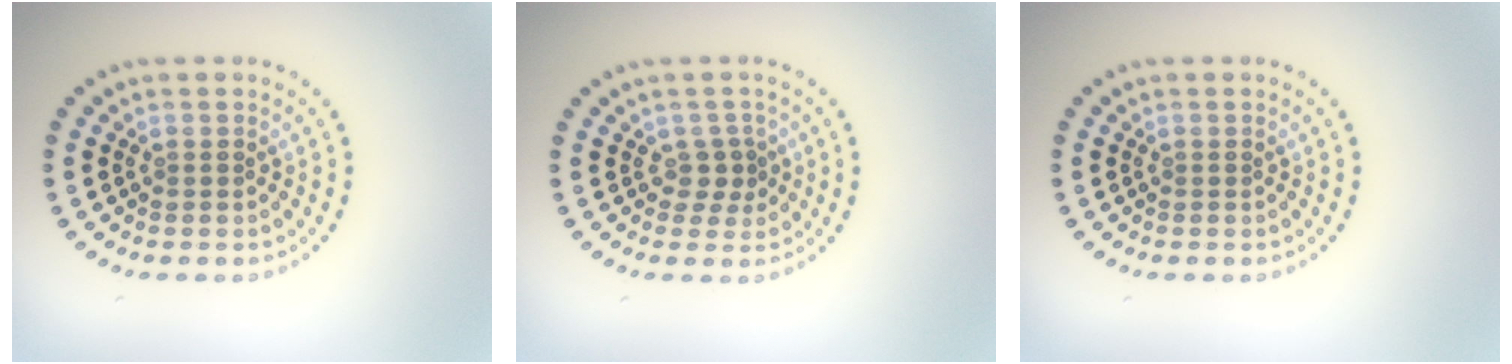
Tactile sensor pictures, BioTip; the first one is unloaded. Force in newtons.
{"total": 1.5, "press": 1.3, "slide": 0.9}
{"total": 0.0}